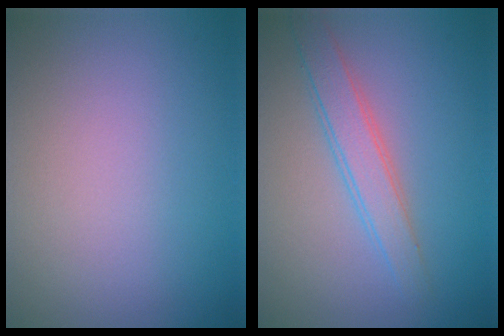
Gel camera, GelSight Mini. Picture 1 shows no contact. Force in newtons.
{"total": 2.7, "press": 2.7, "slide": 0.1}